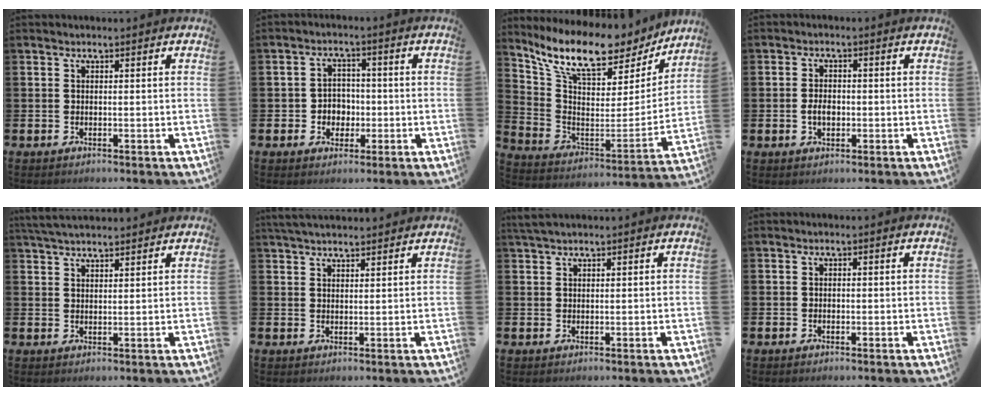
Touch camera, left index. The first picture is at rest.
{"total": 3.4, "force": [-0.7, 3.2, 0.9], "torque": [-0.020, 0.001, -0.021]}
{"total": 11.4, "force": [9.4, 3.8, 5.1], "torque": [-0.134, -0.061, 0.162]}
{"total": 2.7, "force": [-0.4, 1.8, 2.0], "torque": [-0.022, -0.002, -0.012]}
{"total": 3.8, "force": [3.6, 0.5, 1.1], "torque": [-0.029, -0.009, 0.068]}
{"total": 3.2, "force": [3.1, 0.4, 0.8], "torque": [-0.022, -0.008, 0.057]}
{"total": 1.8, "force": [1.5, 0.3, 0.8], "torque": [-0.026, 0.009, 0.029]}
{"total": 0.6, "force": [-0.2, 0.5, 0.1], "torque": [-0.011, 0.008, -0.004]}